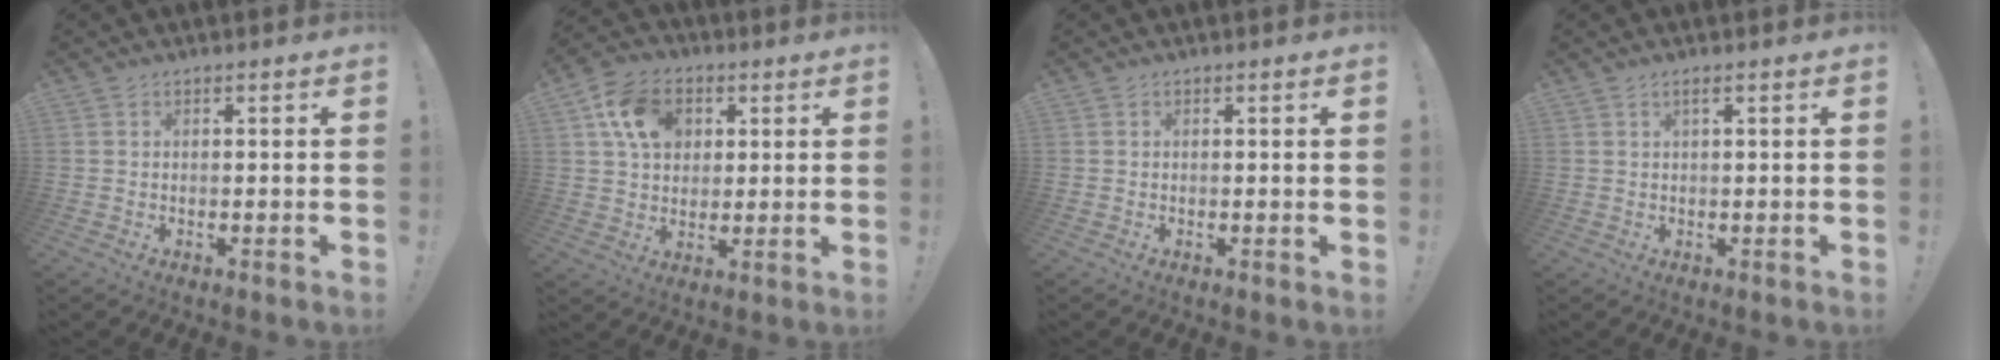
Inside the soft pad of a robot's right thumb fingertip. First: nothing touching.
{"total": 13.6, "force": [5.0, 10.4, 7.2], "torque": [-0.106, -0.004, 0.098]}
{"total": 0.9, "force": [0.1, -0.3, 0.8], "torque": [-0.008, -0.004, -0.001]}
{"total": 1.6, "force": [0.7, 0.0, 1.5], "torque": [-0.031, 0.000, 0.012]}